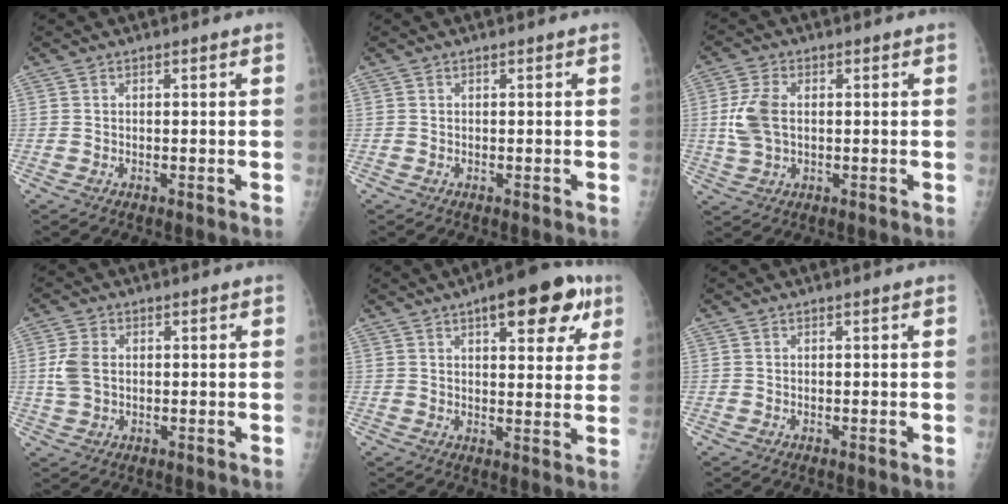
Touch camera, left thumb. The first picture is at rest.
{"total": 0.0}
{"total": 6.8, "force": [0.3, 4.3, 5.2], "torque": [-0.115, 0.004, 0.006]}
{"total": 4.9, "force": [0.3, 3.6, 3.3], "torque": [-0.072, 0.003, 0.006]}
{"total": 13.6, "force": [6.8, 5.5, 10.5], "torque": [-0.095, -0.009, 0.083]}
{"total": 0.0}